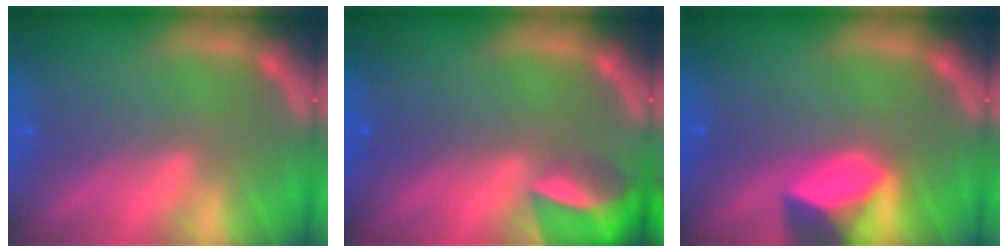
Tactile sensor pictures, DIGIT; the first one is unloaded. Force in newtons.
{"total": 5.5}
{"total": 5.4}